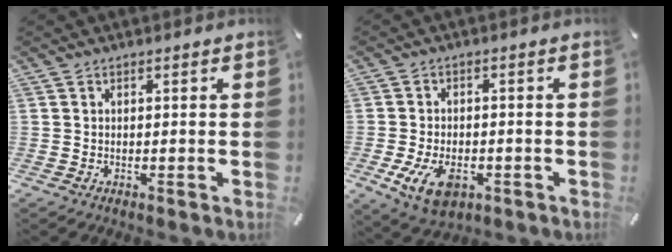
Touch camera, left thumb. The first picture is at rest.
{"total": 8.6, "force": [-3.1, 5.6, 5.7], "torque": [-0.117, 0.004, -0.056]}